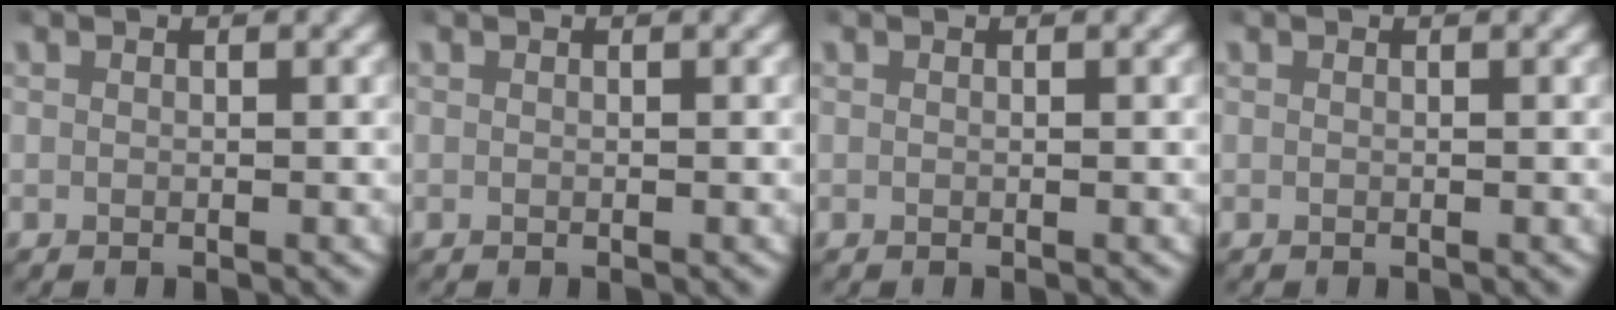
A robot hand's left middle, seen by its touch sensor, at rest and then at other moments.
{"total": 0.0}
{"total": 0.0}
{"total": 0.0}